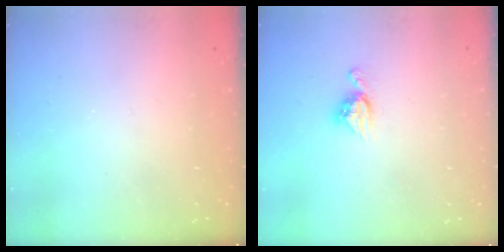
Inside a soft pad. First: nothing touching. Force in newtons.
{"total": 6.8, "press": 6.8, "slide": 0.5}